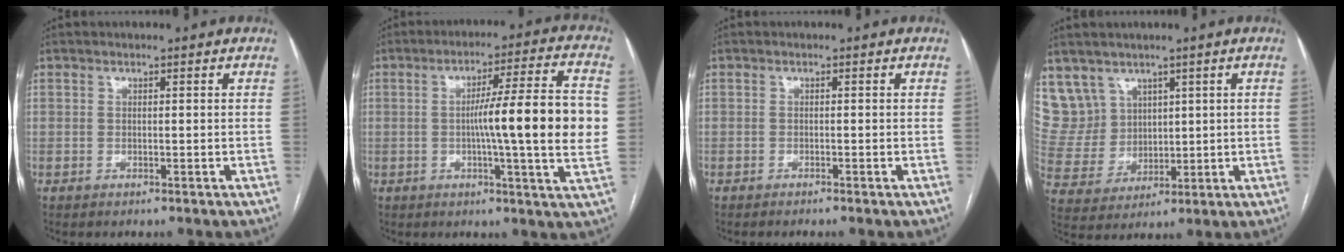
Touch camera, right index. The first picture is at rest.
{"total": 15.5, "force": [-0.3, -0.5, 15.5], "torque": [-0.225, 0.006, -0.011]}
{"total": 1.2, "force": [-1.0, -0.3, 0.6], "torque": [-0.009, 0.004, -0.015]}
{"total": 8.6, "force": [5.4, 6.7, 0.4], "torque": [-0.019, 0.029, 0.128]}